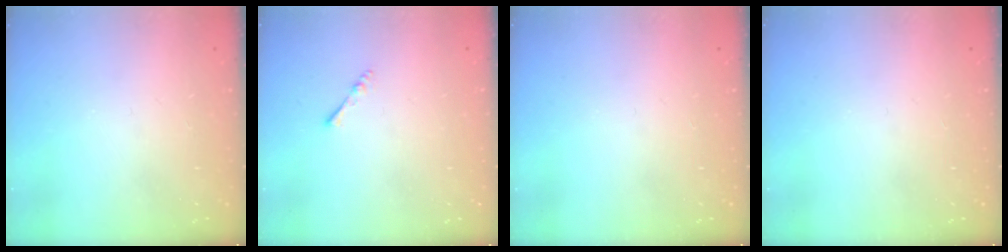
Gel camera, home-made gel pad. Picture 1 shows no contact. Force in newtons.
{"total": 2.4, "press": 2.3, "slide": 0.5}
{"total": 0.0}
{"total": 0.0}